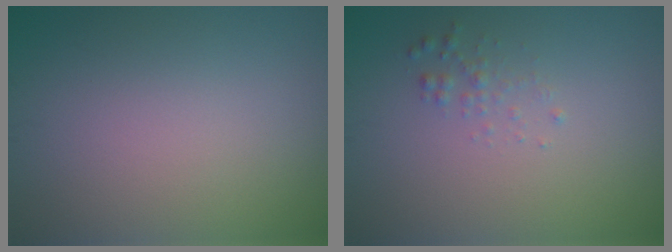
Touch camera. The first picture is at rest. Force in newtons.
{"total": 0.9, "press": 0.9, "slide": 0.1}